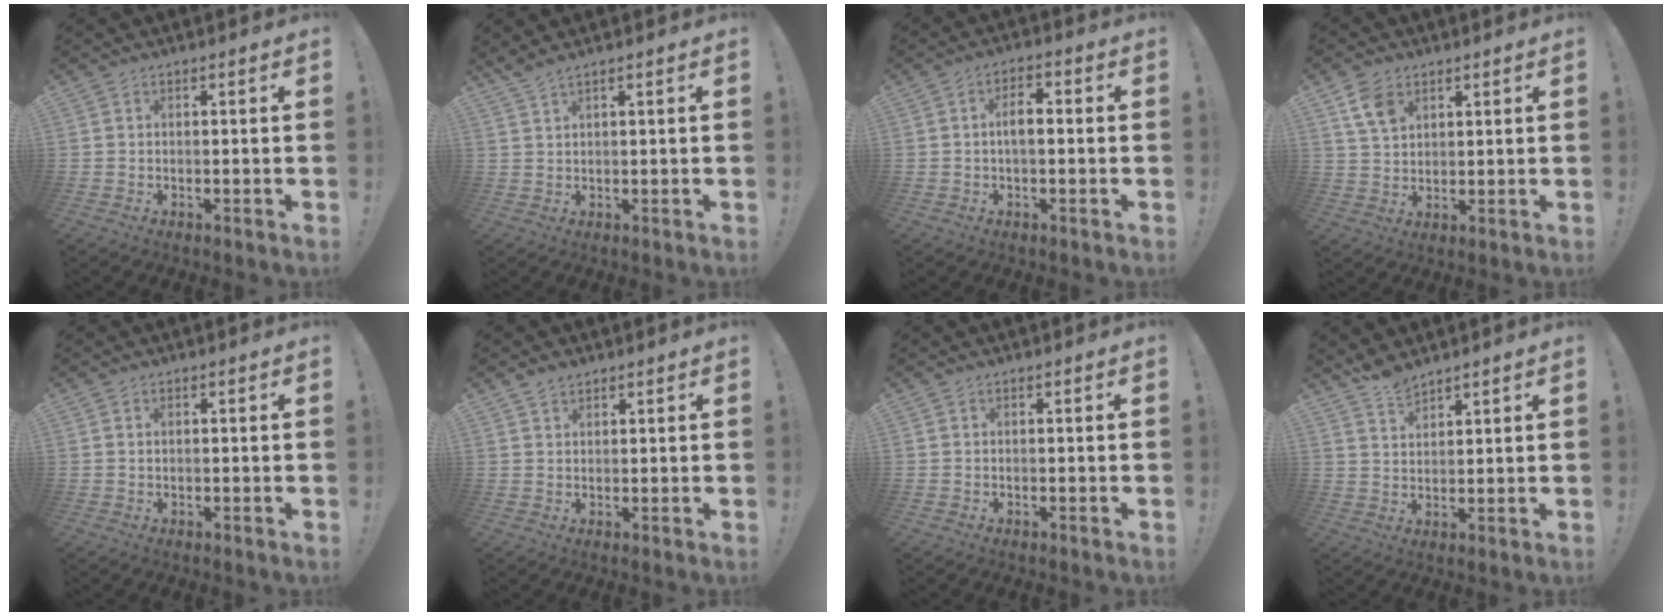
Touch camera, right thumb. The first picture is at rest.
{"total": 2.3, "force": [1.9, -0.2, 1.3], "torque": [-0.026, -0.010, 0.033]}
{"total": 5.1, "force": [-0.1, 2.4, 4.5], "torque": [-0.067, 0.007, -0.005]}
{"total": 7.6, "force": [4.0, 5.0, 4.0], "torque": [-0.066, -0.012, 0.080]}
{"total": 0.6, "force": [0.5, 0.3, 0.1], "torque": [-0.007, 0.003, 0.010]}
{"total": 2.3, "force": [1.9, 1.2, 0.7], "torque": [-0.014, -0.008, 0.035]}
{"total": 0.0}
{"total": 4.9, "force": [4.5, 1.4, 1.4], "torque": [-0.023, -0.030, 0.084]}